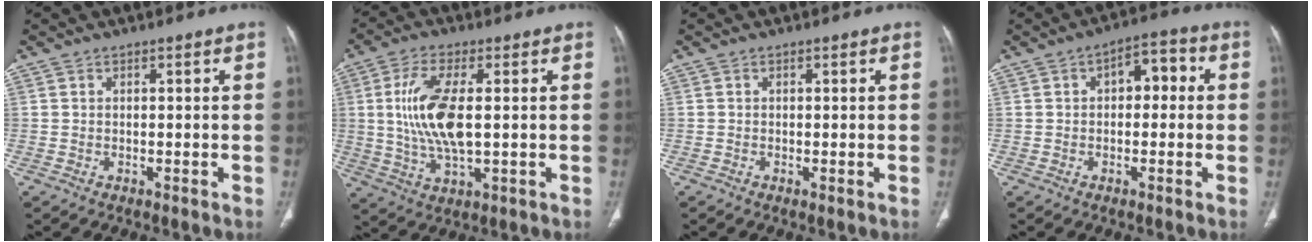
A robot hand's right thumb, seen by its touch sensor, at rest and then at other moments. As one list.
[{"total": 12.1, "force": [1.2, 4.7, 11.1], "torque": [-0.237, -0.007, 0.026]}, {"total": 0.0}, {"total": 6.2, "force": [0.8, 3.6, 5.0], "torque": [-0.041, 0.023, 0.001]}]